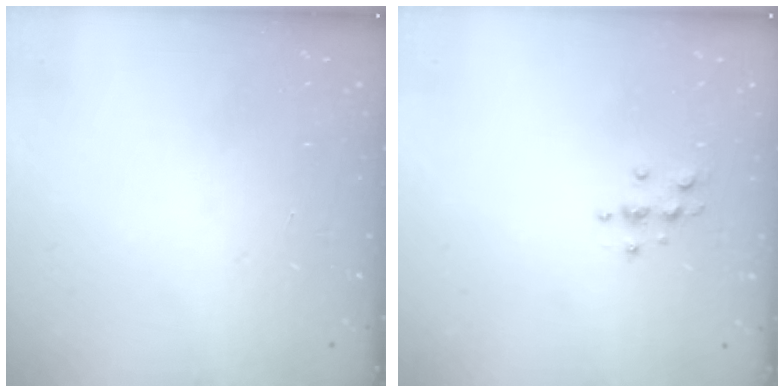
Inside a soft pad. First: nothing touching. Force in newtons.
{"total": 3.5, "press": 3.4, "slide": 0.5}